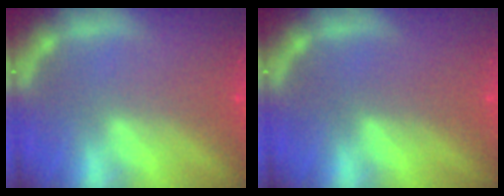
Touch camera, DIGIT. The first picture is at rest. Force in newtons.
{"total": 0.0}